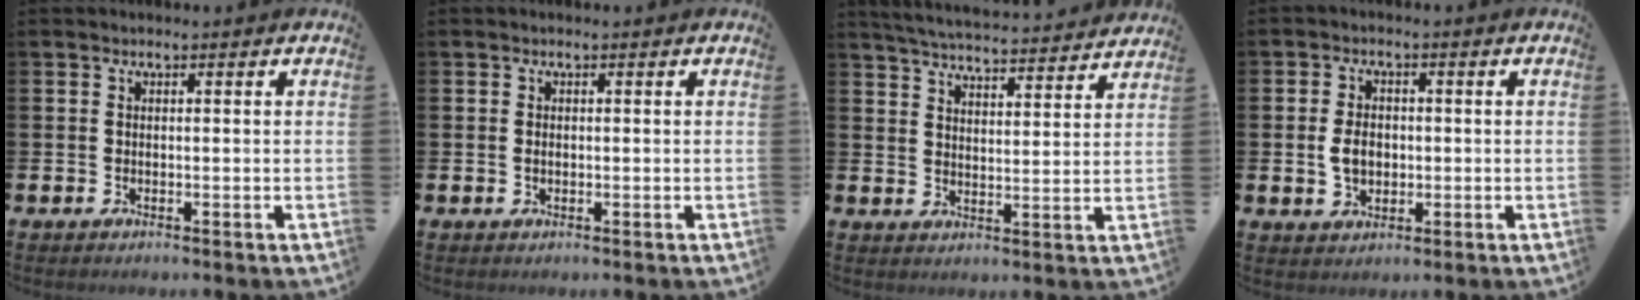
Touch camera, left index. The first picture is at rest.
{"total": 0.7, "force": [-0.1, 0.4, 0.5], "torque": [-0.008, 0.003, -0.004]}
{"total": 5.3, "force": [5.2, 0.3, 0.6], "torque": [-0.039, -0.038, 0.092]}
{"total": 4.1, "force": [-0.3, 2.9, 2.9], "torque": [-0.048, 0.007, -0.010]}